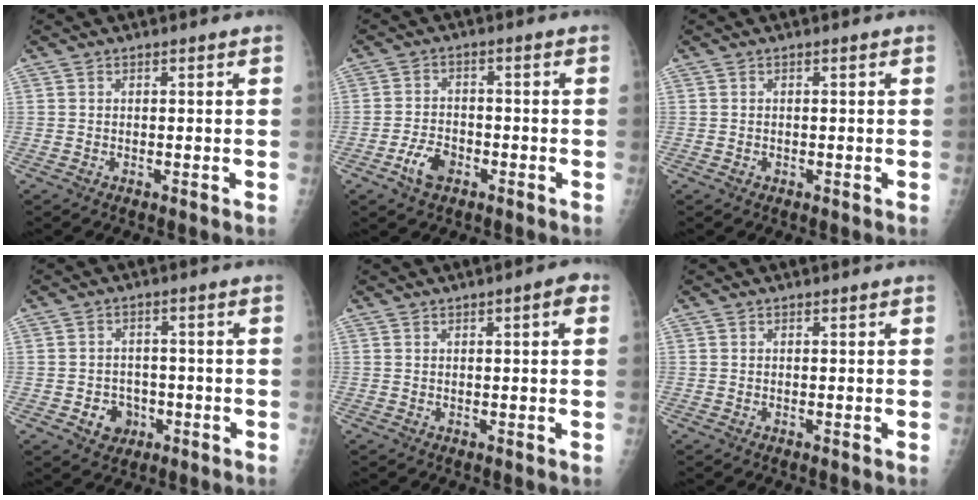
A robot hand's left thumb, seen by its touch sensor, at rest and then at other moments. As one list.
[{"total": 5.4, "force": [-2.8, 3.3, 3.2], "torque": [-0.052, 0.019, -0.051]}, {"total": 0.5, "force": [-0.2, 0.4, 0.2], "torque": [-0.002, 0.005, -0.002]}, {"total": 5.2, "force": [-2.0, 4.3, 2.0], "torque": [-0.006, 0.016, -0.024]}, {"total": 3.1, "force": [1.0, 0.7, 2.8], "torque": [-0.036, 0.005, 0.012]}, {"total": 0.0}]